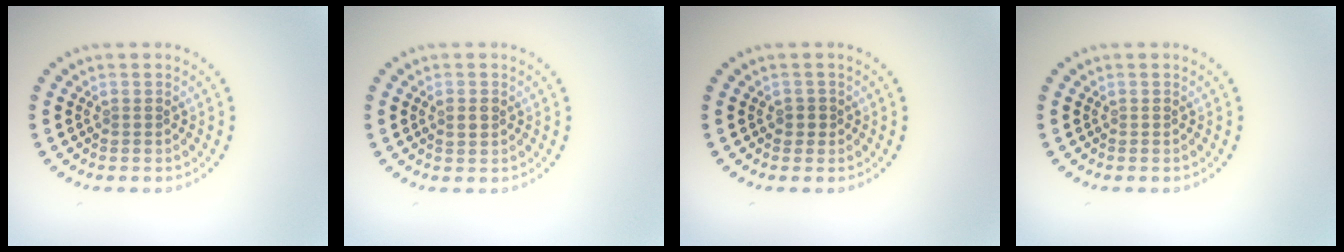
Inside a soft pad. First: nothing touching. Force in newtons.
{"total": 1.0, "press": 1.0, "slide": 0.1}
{"total": 1.0, "press": 0.9, "slide": 0.4}
{"total": 0.0}